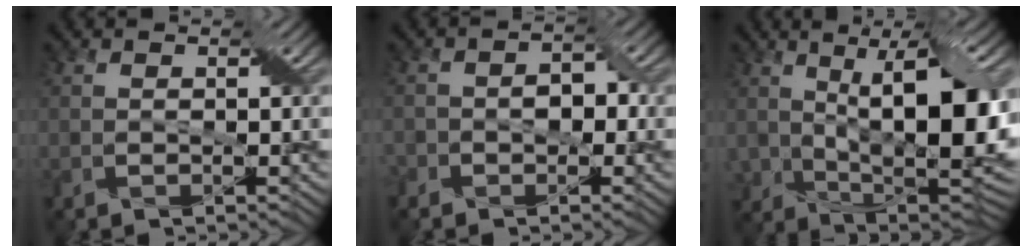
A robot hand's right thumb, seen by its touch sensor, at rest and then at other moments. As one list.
[{"total": 3.4, "force": [-1.4, 2.4, 2.0], "torque": [-0.022, 0.005, -0.031]}, {"total": 15.0, "force": [2.6, 6.6, 13.3], "torque": [-0.191, 0.005, 0.040]}]